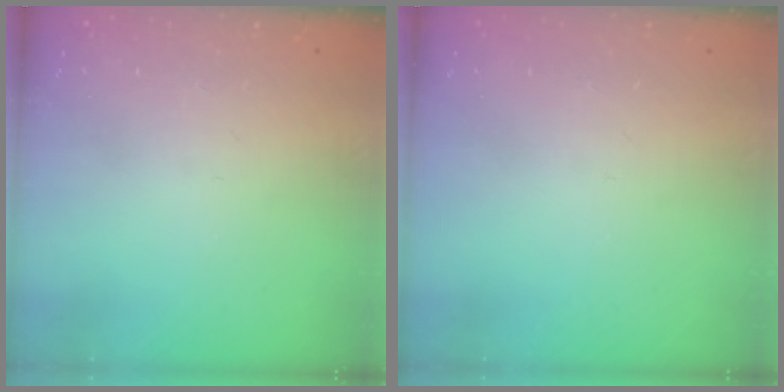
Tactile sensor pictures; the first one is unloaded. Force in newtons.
{"total": 0.0}